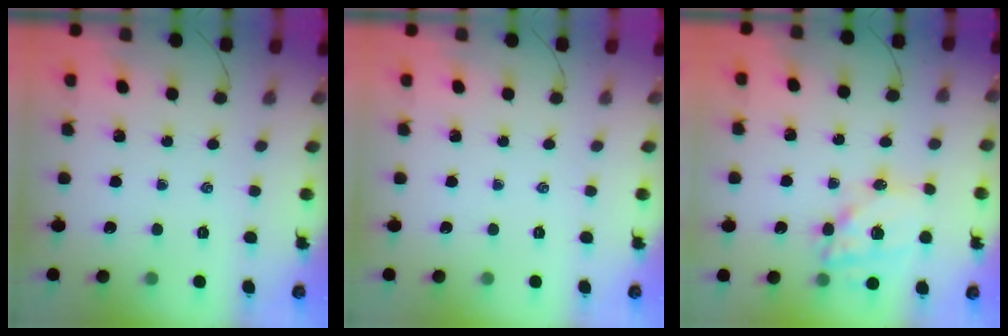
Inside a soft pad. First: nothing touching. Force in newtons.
{"total": 0.0}
{"total": 16.4, "press": 16.0, "slide": 3.8}